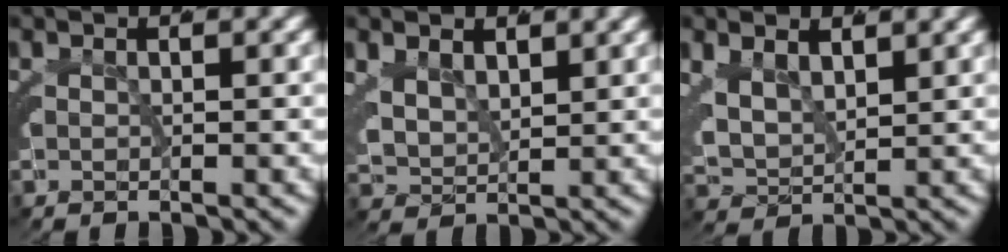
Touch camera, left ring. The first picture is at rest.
{"total": 3.1, "force": [1.8, 1.9, 1.5], "torque": [-0.050, -0.023, 0.047]}
{"total": 4.2, "force": [1.7, 3.1, 2.3], "torque": [-0.072, -0.024, 0.041]}